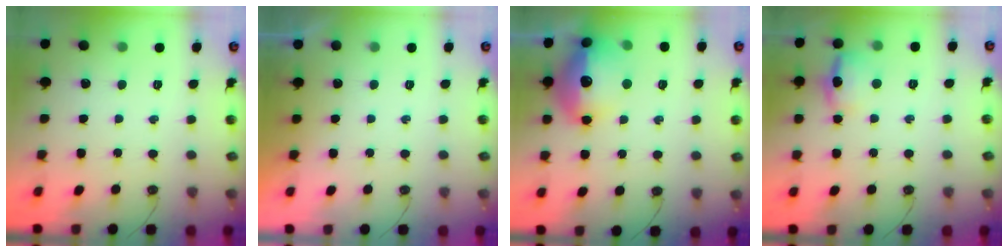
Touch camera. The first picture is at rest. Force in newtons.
{"total": 0.0}
{"total": 18.4, "press": 18.4, "slide": 1.4}
{"total": 10.8, "press": 10.7, "slide": 1.4}